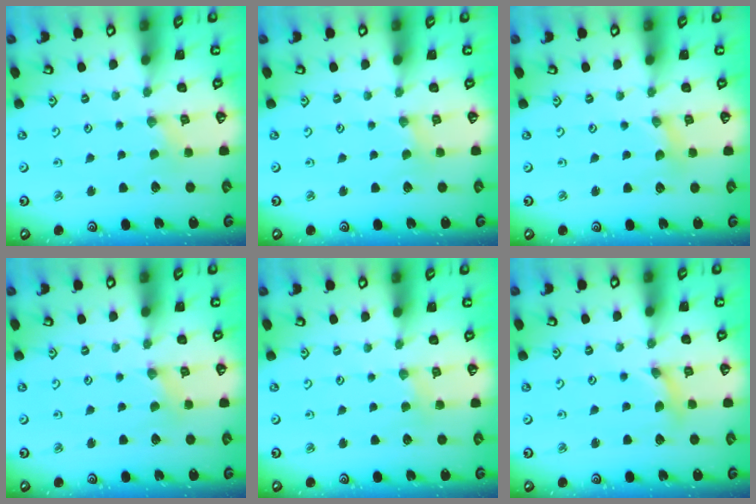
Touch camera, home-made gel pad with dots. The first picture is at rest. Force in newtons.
{"total": 1.1, "press": 1.1, "slide": 0.2}
{"total": 0.6, "press": 0.6, "slide": 0.2}
{"total": 0.7, "press": 0.7, "slide": 0.2}
{"total": 2.1, "press": 2.1, "slide": 0.3}
{"total": 2.5, "press": 2.4, "slide": 0.3}